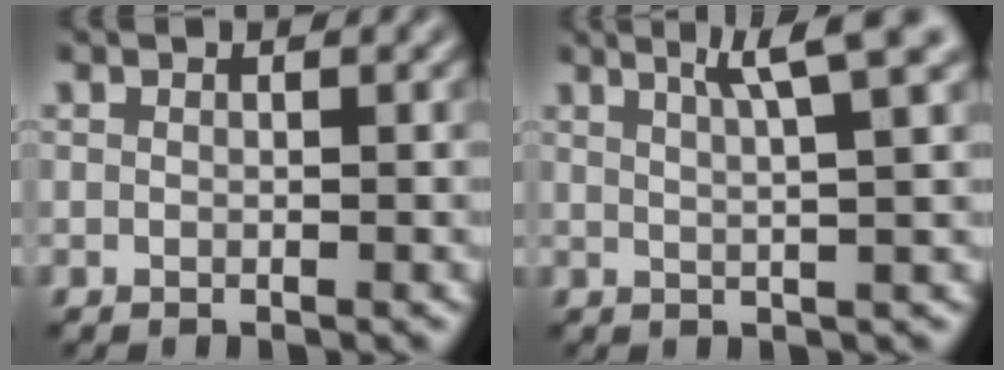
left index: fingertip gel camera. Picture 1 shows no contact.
{"total": 4.6, "force": [2.9, 0.7, 3.4], "torque": [-0.041, 0.012, 0.035]}